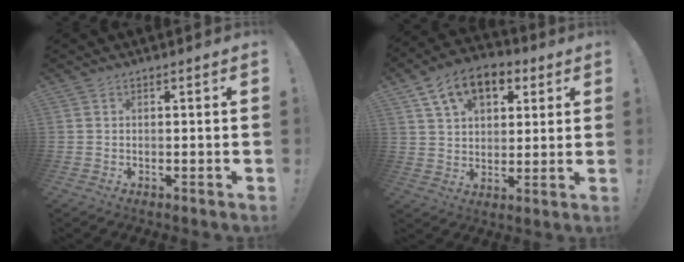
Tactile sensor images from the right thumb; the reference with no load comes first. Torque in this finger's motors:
{"motor_torque": [0.47, 0.48, 0.13, 0.14, 0.34]}